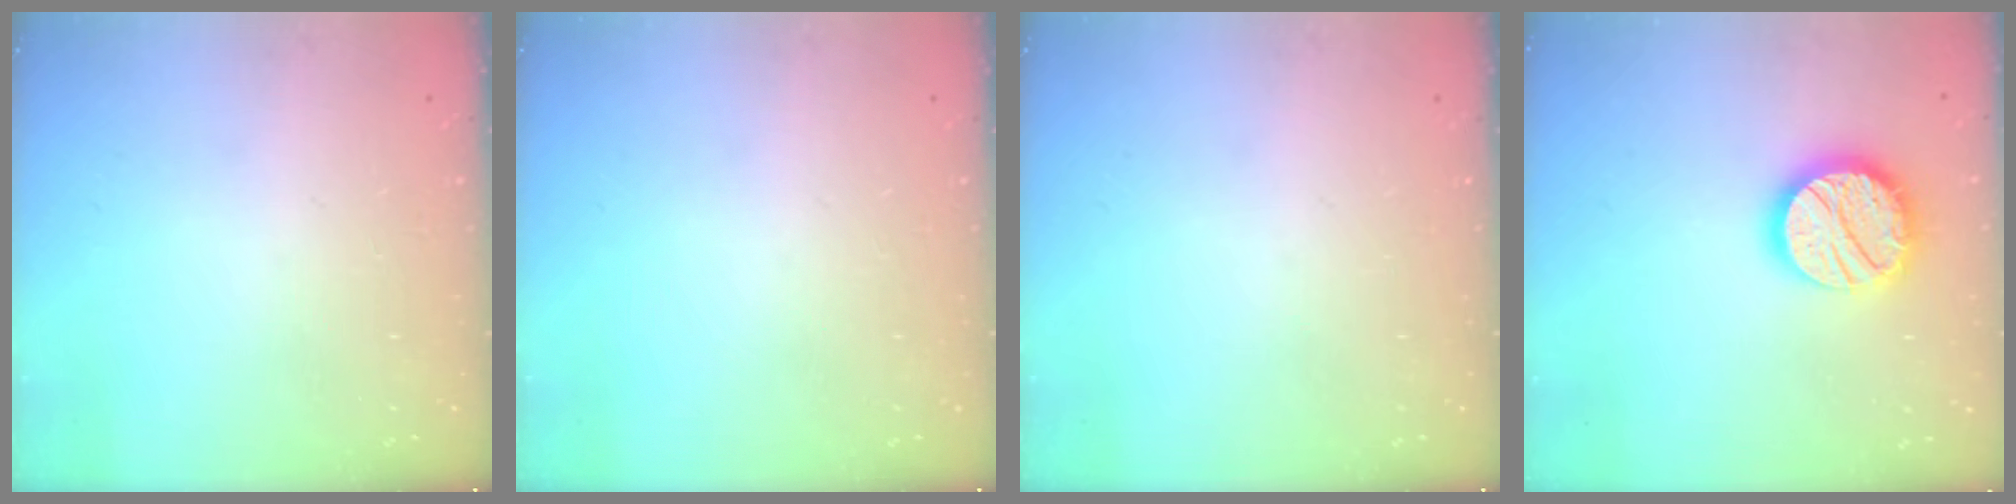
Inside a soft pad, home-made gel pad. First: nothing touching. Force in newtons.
{"total": 0.0}
{"total": 0.0}
{"total": 17.8, "press": 17.7, "slide": 1.4}